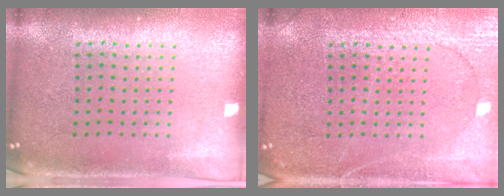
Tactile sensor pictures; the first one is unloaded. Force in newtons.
{"total": 4.3, "press": 4.3, "slide": 0.6}